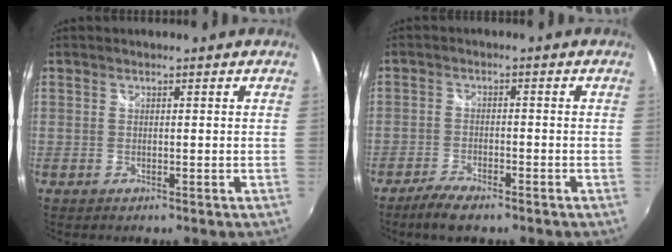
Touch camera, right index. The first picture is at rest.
{"total": 5.1, "force": [-4.0, 1.4, 2.8], "torque": [-0.080, -0.007, -0.078]}